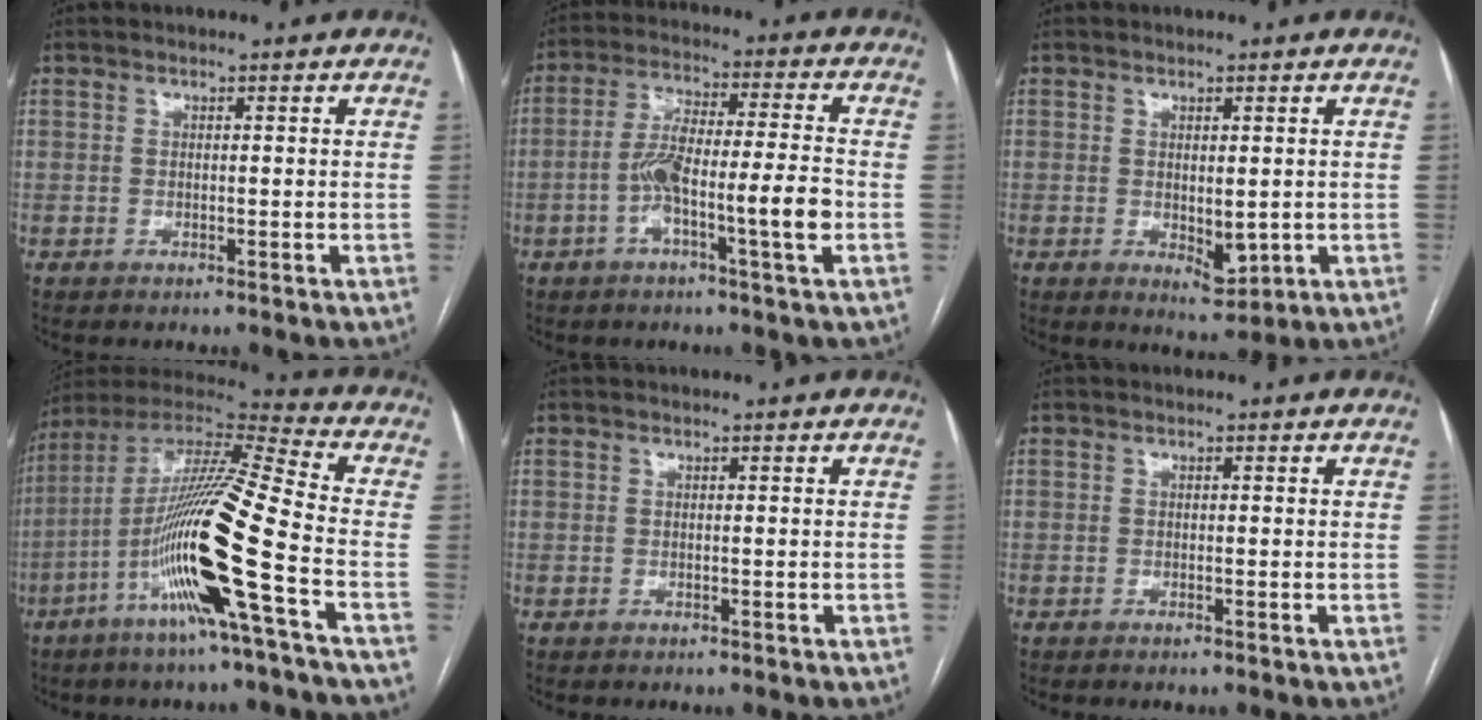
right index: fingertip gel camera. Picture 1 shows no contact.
{"total": 10.6, "force": [-3.1, 0.7, 10.1], "torque": [-0.187, 0.015, -0.057]}
{"total": 4.0, "force": [-0.5, 1.8, 3.5], "torque": [-0.051, -0.013, 0.005]}
{"total": 19.5, "force": [-6.7, -0.7, 18.3], "torque": [-0.363, -0.013, -0.138]}
{"total": 0.0}
{"total": 0.0}